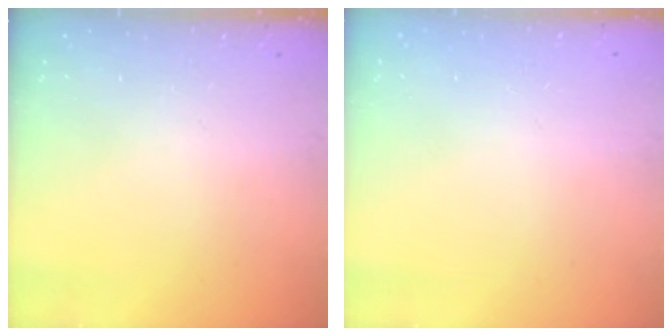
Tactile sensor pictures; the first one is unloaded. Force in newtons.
{"total": 0.0}